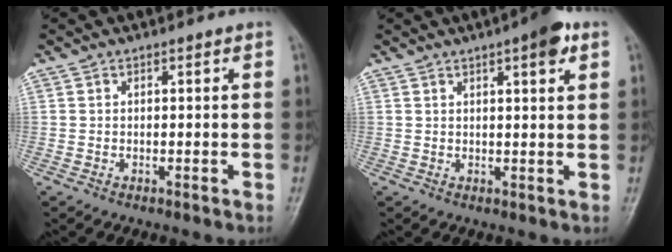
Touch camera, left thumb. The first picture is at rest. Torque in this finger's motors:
{"motor_torque": [0.87, 0.51, 0.39, -0.47, 0.01]}